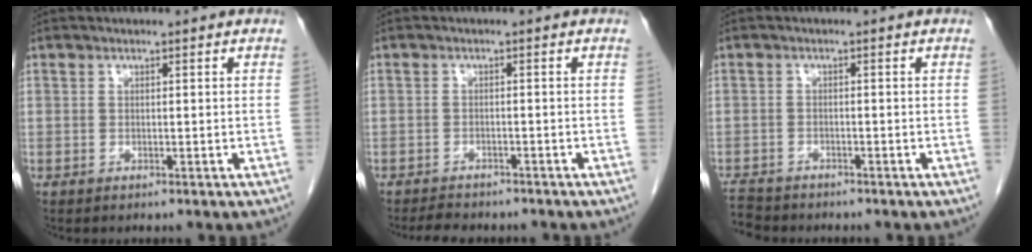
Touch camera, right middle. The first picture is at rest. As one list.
[{"total": 4.4, "force": [-4.0, 1.4, 1.3], "torque": [-0.026, -0.007, -0.057]}, {"total": 5.0, "force": [-4.7, 1.4, 0.9], "torque": [-0.021, -0.011, -0.083]}]